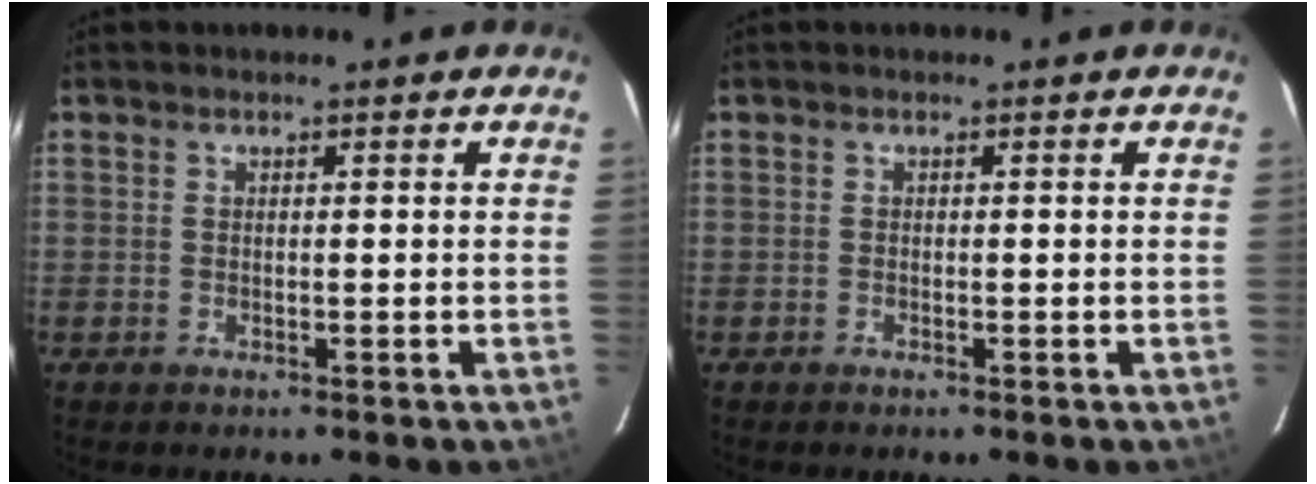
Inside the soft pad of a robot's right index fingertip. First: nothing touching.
{"total": 0.0}